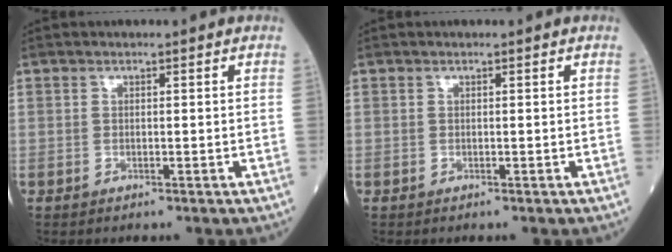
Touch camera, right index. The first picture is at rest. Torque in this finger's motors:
{"motor_torque": [0.00, 0.00, 0.00, 0.00]}